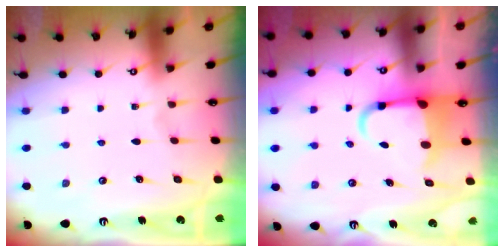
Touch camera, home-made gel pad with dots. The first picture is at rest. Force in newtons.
{"total": 5.4, "press": 5.3, "slide": 1.2}